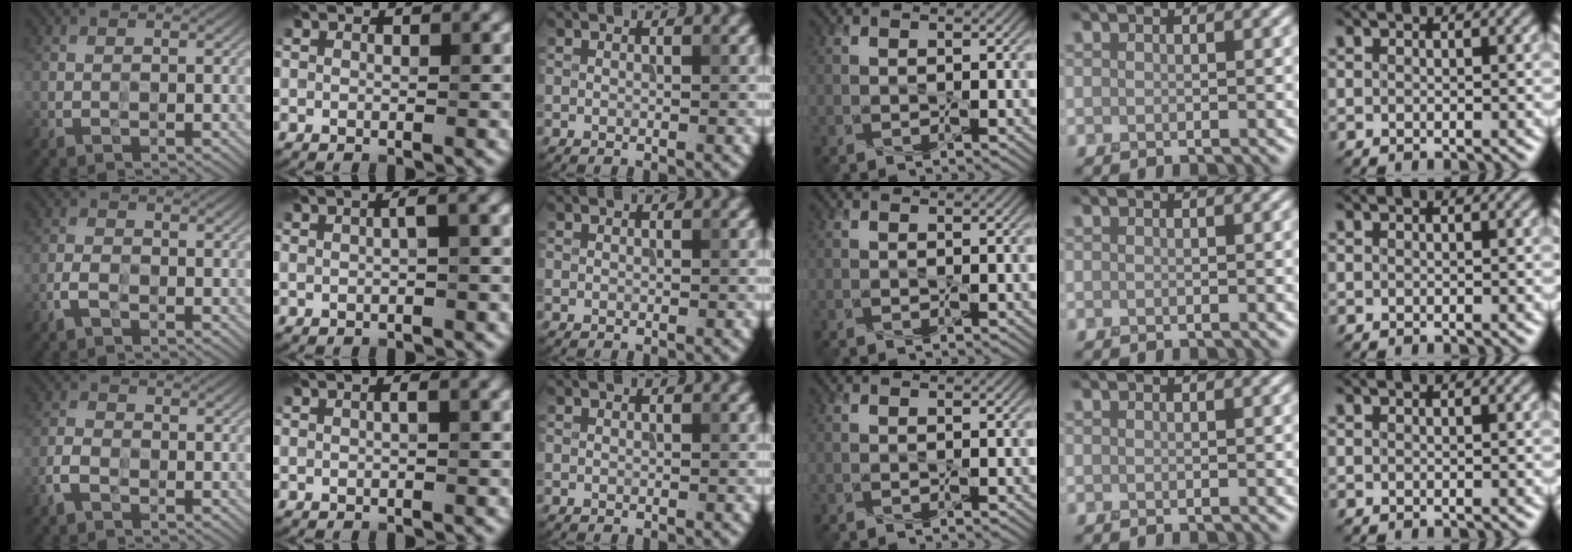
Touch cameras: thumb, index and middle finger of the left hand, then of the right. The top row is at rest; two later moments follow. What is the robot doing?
{"motion": "screw", "object": "toothpaste"}